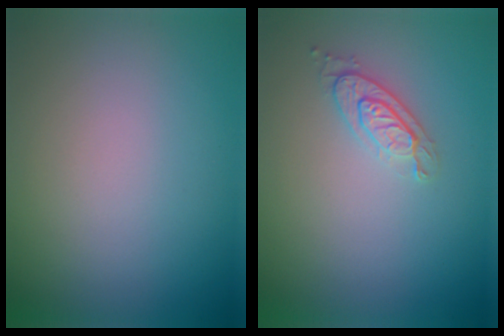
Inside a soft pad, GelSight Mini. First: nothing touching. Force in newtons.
{"total": 2.1, "press": 2.0, "slide": 0.6}